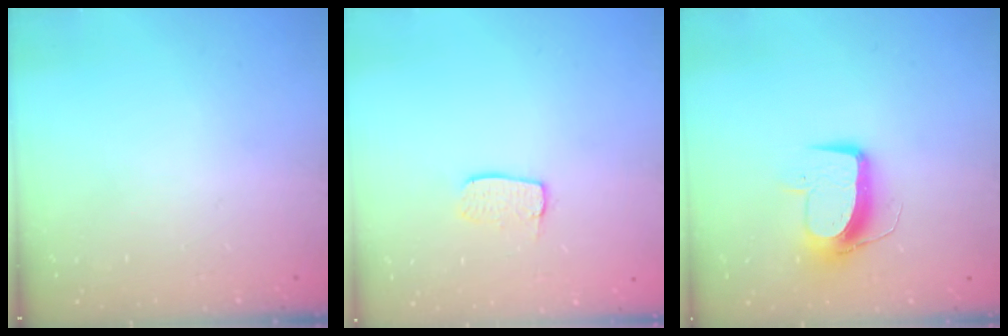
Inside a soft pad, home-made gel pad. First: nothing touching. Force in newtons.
{"total": 6.8, "press": 6.8, "slide": 0.4}
{"total": 10.0, "press": 9.9, "slide": 0.9}